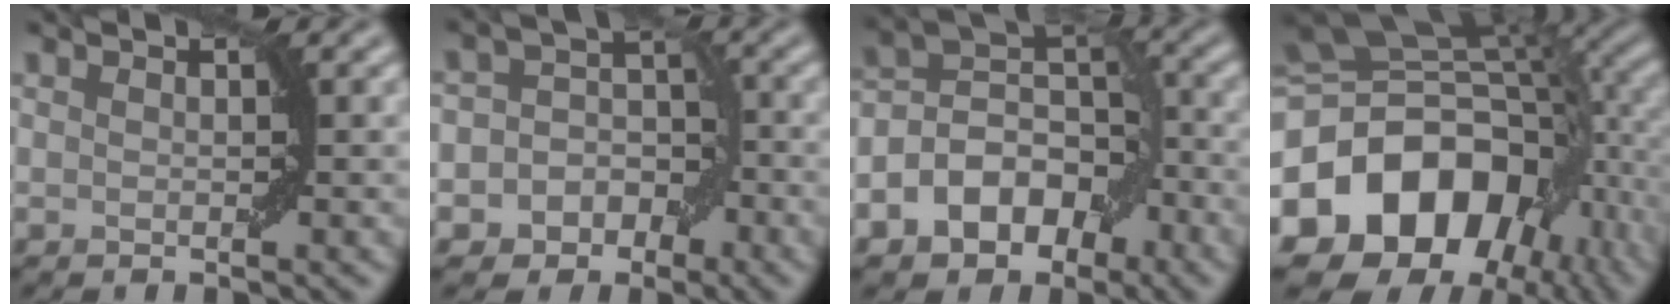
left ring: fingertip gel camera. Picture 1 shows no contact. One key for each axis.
{"total": 6.5, "fx": -2.9, "fy": 5.6, "fz": 1.7, "tx": -0.002, "ty": 0.019, "tz": -0.063}
{"total": 7.9, "fx": -3.8, "fy": 5.3, "fz": 4.4, "tx": -0.066, "ty": 0.009, "tz": -0.080}
{"total": 17.5, "fx": -5.3, "fy": 12.7, "fz": 10.8, "tx": -0.210, "ty": -0.021, "tz": -0.084}